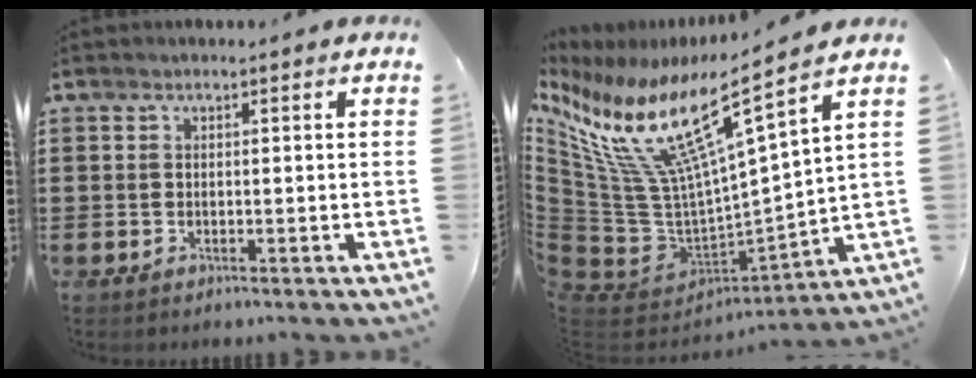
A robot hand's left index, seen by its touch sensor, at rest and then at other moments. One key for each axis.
{"total": 14.0, "fx": 9.0, "fy": 2.9, "fz": 10.2, "tx": -0.238, "ty": -0.073, "tz": 0.147}